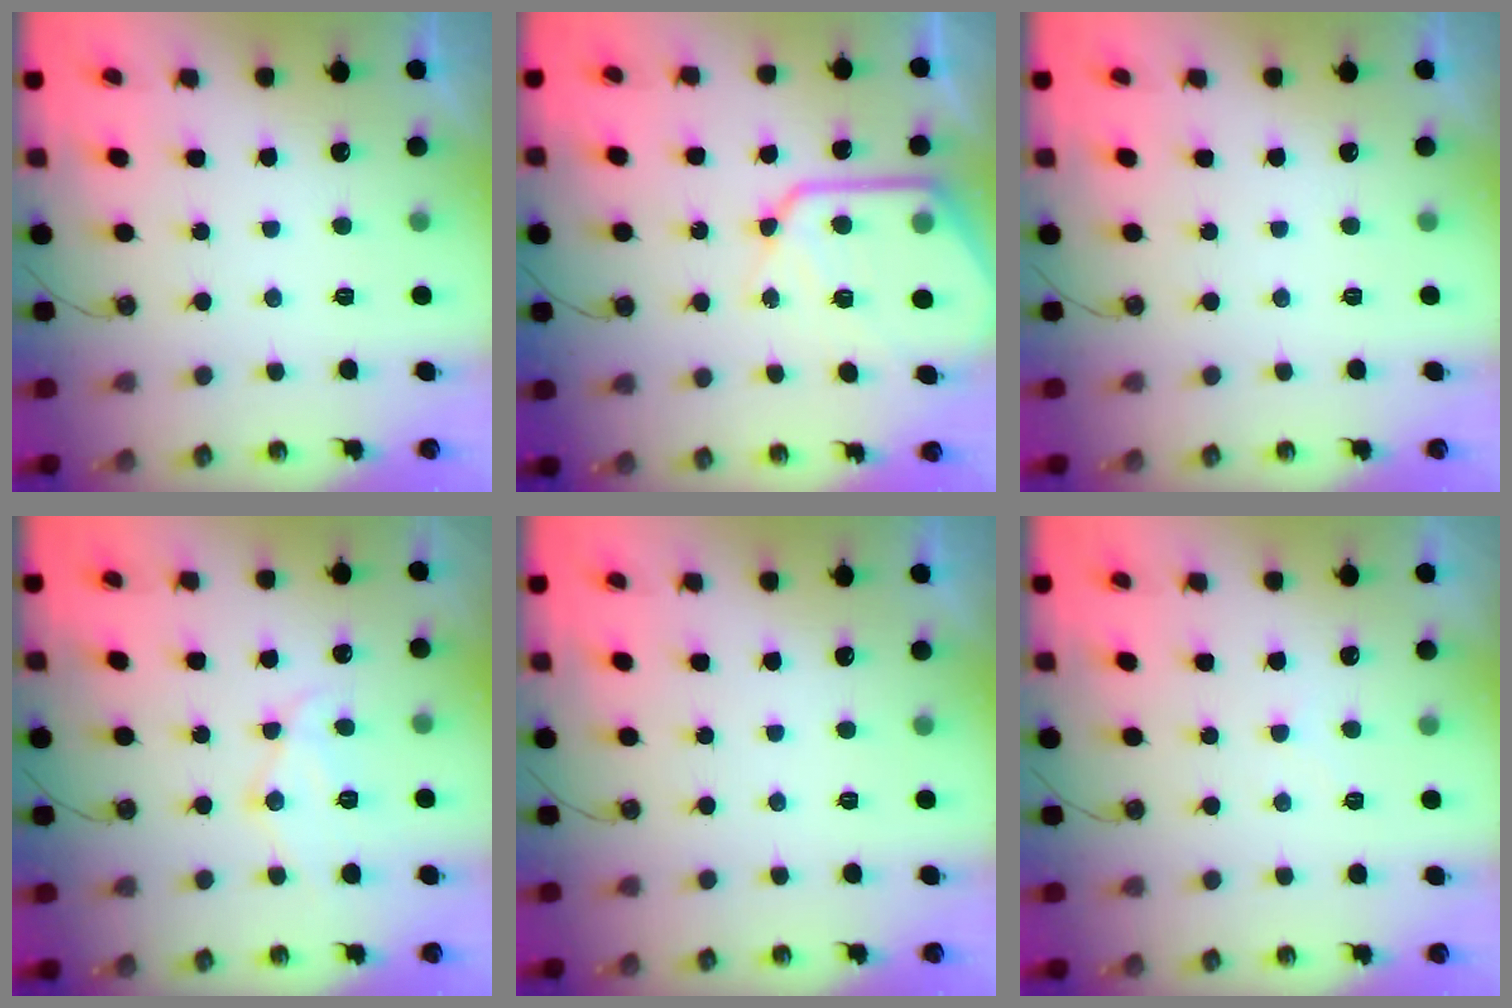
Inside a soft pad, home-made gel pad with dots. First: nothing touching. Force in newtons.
{"total": 16.8, "press": 16.7, "slide": 1.9}
{"total": 0.0}
{"total": 11.4, "press": 11.3, "slide": 1.0}
{"total": 0.0}
{"total": 4.7, "press": 4.6, "slide": 0.6}